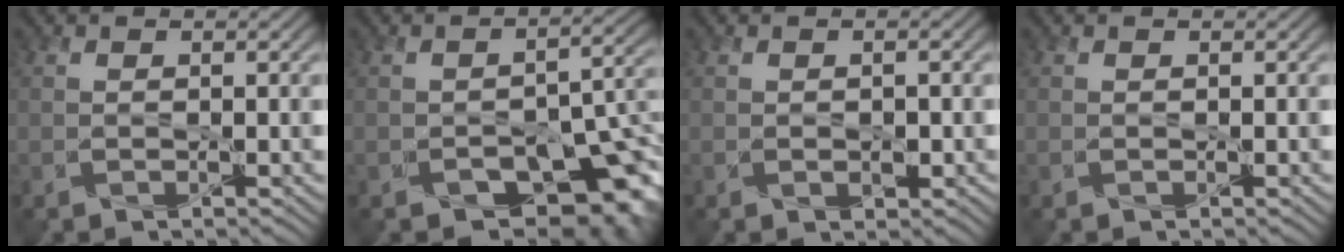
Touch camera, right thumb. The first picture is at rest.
{"total": 10.3, "force": [-5.8, 5.6, 6.5], "torque": [-0.082, -0.026, -0.074]}
{"total": 1.4, "force": [-0.2, 0.9, 1.0], "torque": [-0.016, -0.006, 0.000]}
{"total": 0.0}